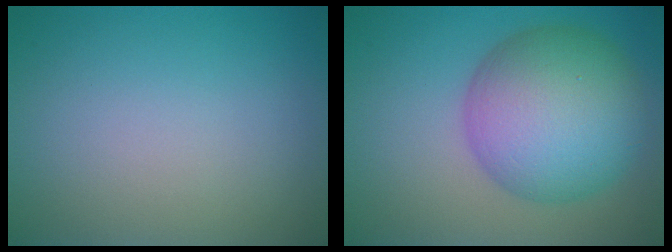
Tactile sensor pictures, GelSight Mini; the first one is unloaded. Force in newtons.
{"total": 10.4, "press": 10.4, "slide": 0.2}